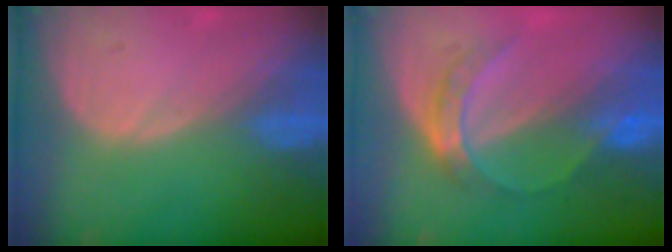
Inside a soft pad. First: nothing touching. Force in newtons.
{"total": 5.0, "press": 4.8, "slide": 1.4}